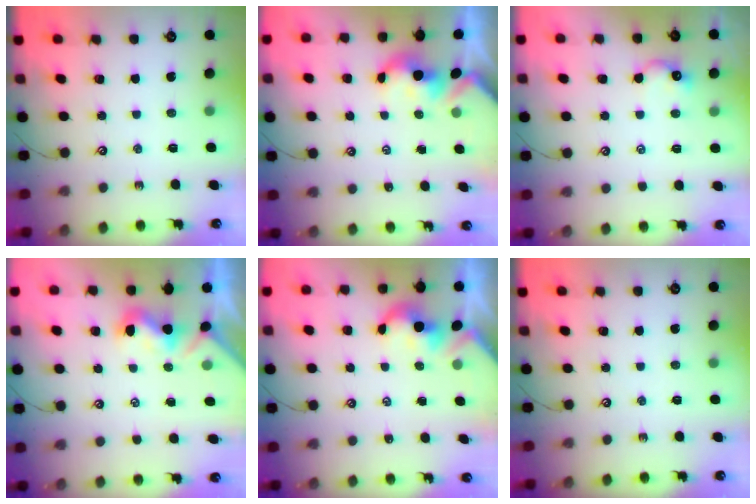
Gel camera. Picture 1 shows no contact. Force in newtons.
{"total": 1.8, "press": 1.8, "slide": 0.2}
{"total": 1.7, "press": 1.6, "slide": 0.7}
{"total": 1.4, "press": 1.2, "slide": 0.5}
{"total": 2.0, "press": 2.0, "slide": 0.4}
{"total": 0.0}